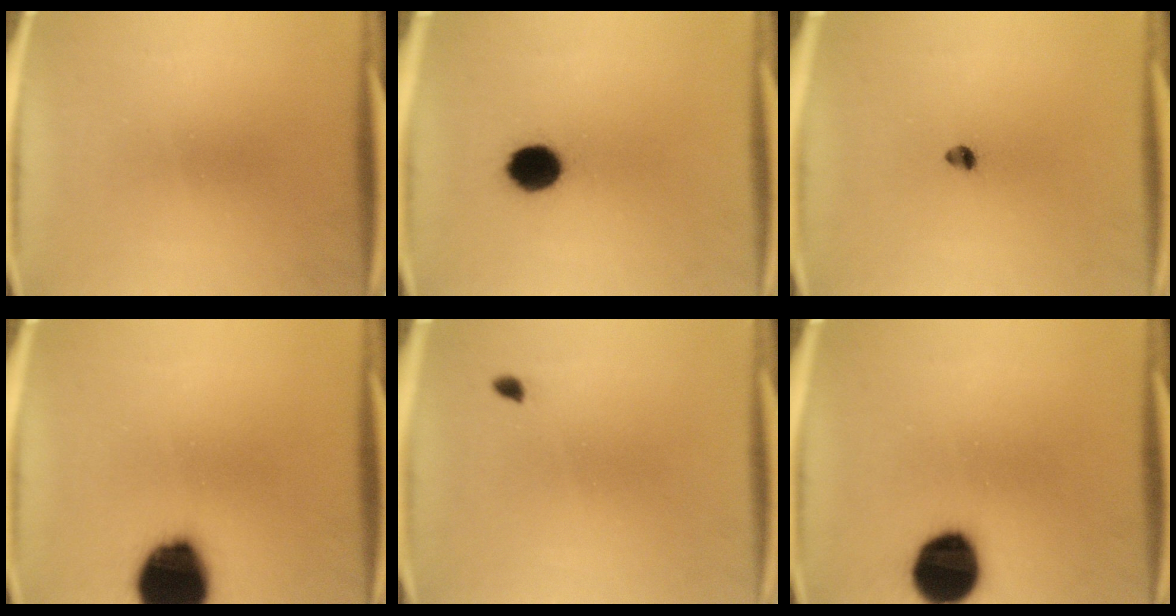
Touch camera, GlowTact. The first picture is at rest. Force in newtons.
{"total": 8.4}
{"total": 1.7}
{"total": 19.8}
{"total": 0.9}
{"total": 15.3}